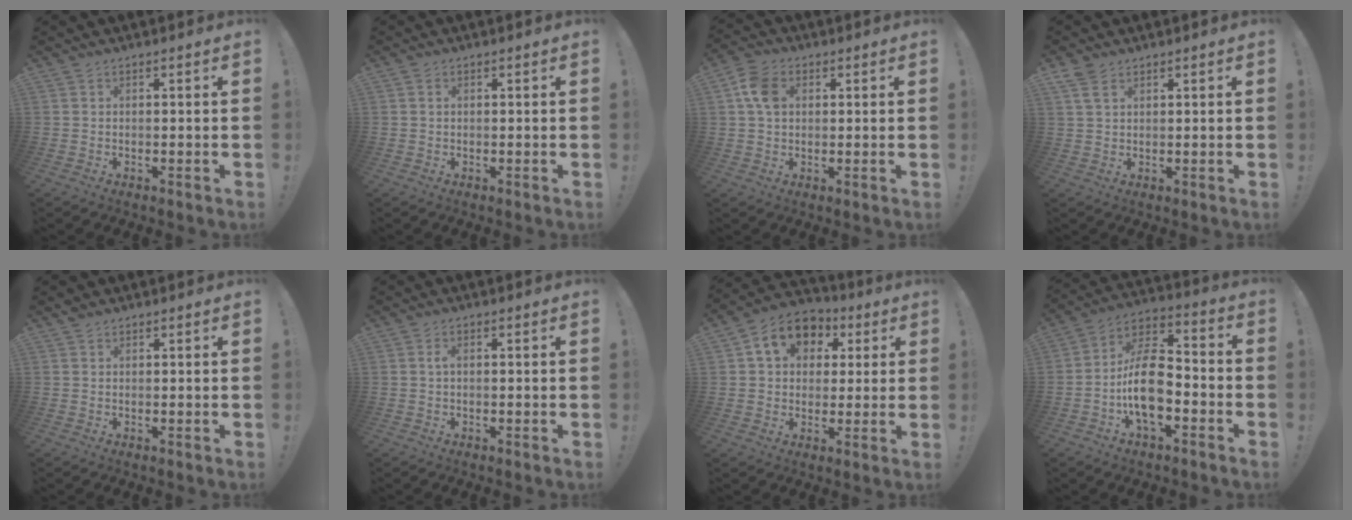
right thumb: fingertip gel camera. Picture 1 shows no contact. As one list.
[{"total": 0.8, "force": [0.3, 0.6, 0.4], "torque": [-0.004, 0.002, 0.004]}, {"total": 8.1, "force": [2.1, 6.0, 5.1], "torque": [-0.087, 0.009, 0.043]}, {"total": 4.2, "force": [2.6, 2.1, 2.5], "torque": [-0.051, -0.006, 0.051]}, {"total": 0.9, "force": [0.8, 0.5, 0.1], "torque": [-0.001, -0.001, 0.016]}, {"total": 1.3, "force": [0.0, 0.6, 1.2], "torque": [-0.029, 0.007, 0.001]}, {"total": 12.4, "force": [4.3, 9.8, 6.4], "torque": [-0.097, -0.004, 0.084]}, {"total": 16.0, "force": [-4.7, 8.8, 12.6], "torque": [-0.244, 0.029, -0.077]}]